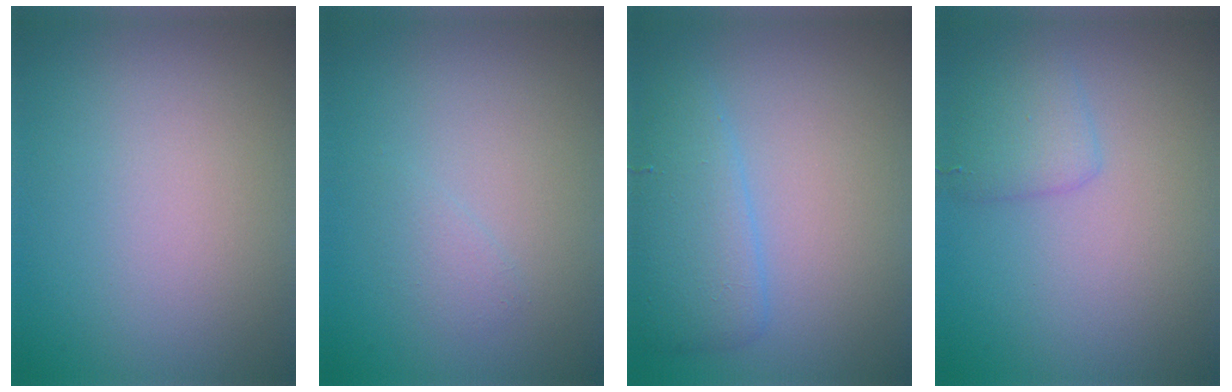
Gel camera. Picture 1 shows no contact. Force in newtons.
{"total": 0.9, "press": 0.9, "slide": 0.1}
{"total": 3.5, "press": 3.5, "slide": 0.0}
{"total": 2.0, "press": 2.0, "slide": 0.0}